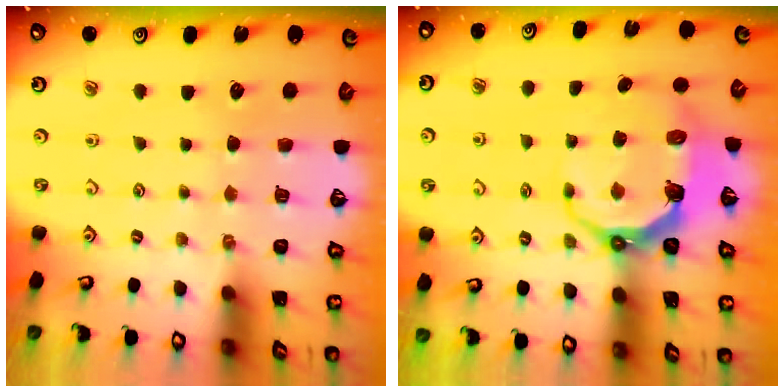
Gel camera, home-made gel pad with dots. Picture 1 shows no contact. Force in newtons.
{"total": 9.1, "press": 7.8, "slide": 4.7}